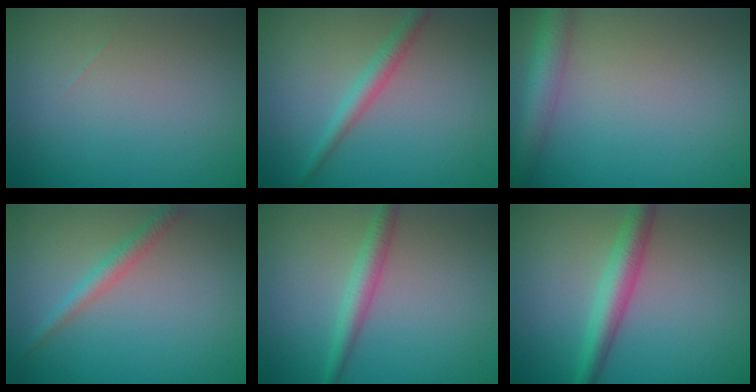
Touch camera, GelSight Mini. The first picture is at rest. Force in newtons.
{"total": 2.2, "press": 2.2, "slide": 0.0}
{"total": 4.2, "press": 4.2, "slide": 0.2}
{"total": 2.0, "press": 2.0, "slide": 0.0}
{"total": 2.5, "press": 2.5, "slide": 0.1}
{"total": 3.8, "press": 3.8, "slide": 0.1}